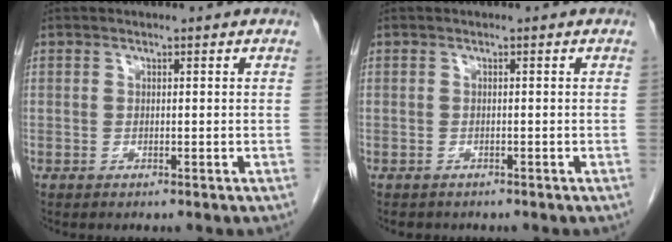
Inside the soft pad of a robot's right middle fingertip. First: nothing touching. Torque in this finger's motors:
{"motor_torque": [0.16, 0.00, 0.00, -0.01]}